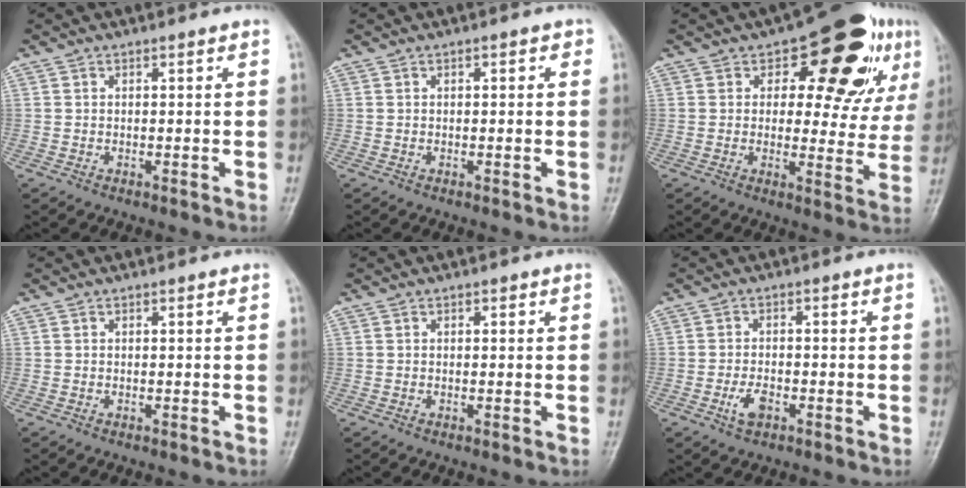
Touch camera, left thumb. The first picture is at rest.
{"total": 1.3, "force": [0.4, 0.7, 1.0], "torque": [-0.007, 0.002, 0.002]}
{"total": 17.2, "force": [7.8, 9.3, 12.2], "torque": [-0.091, -0.019, 0.097]}
{"total": 0.0}
{"total": 0.0}
{"total": 3.3, "force": [-1.7, 1.8, 2.2], "torque": [-0.046, 0.008, -0.032]}